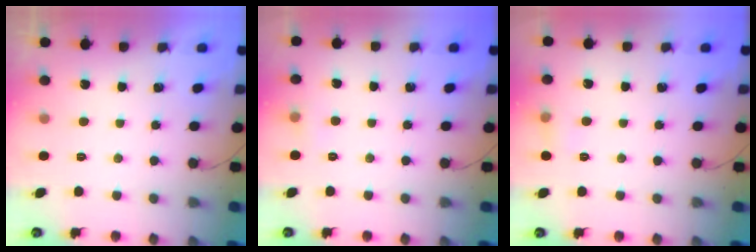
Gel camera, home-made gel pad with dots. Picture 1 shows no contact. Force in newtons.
{"total": 3.6, "press": 3.4, "slide": 1.2}
{"total": 5.6, "press": 5.3, "slide": 1.8}